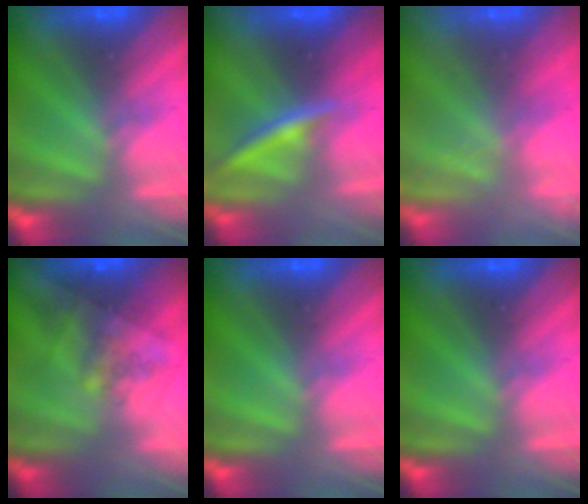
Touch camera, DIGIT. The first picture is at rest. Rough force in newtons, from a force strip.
{"total": 2.4}
{"total": 2.3}
{"total": 5.6}
{"total": 0.0}
{"total": 0.0}